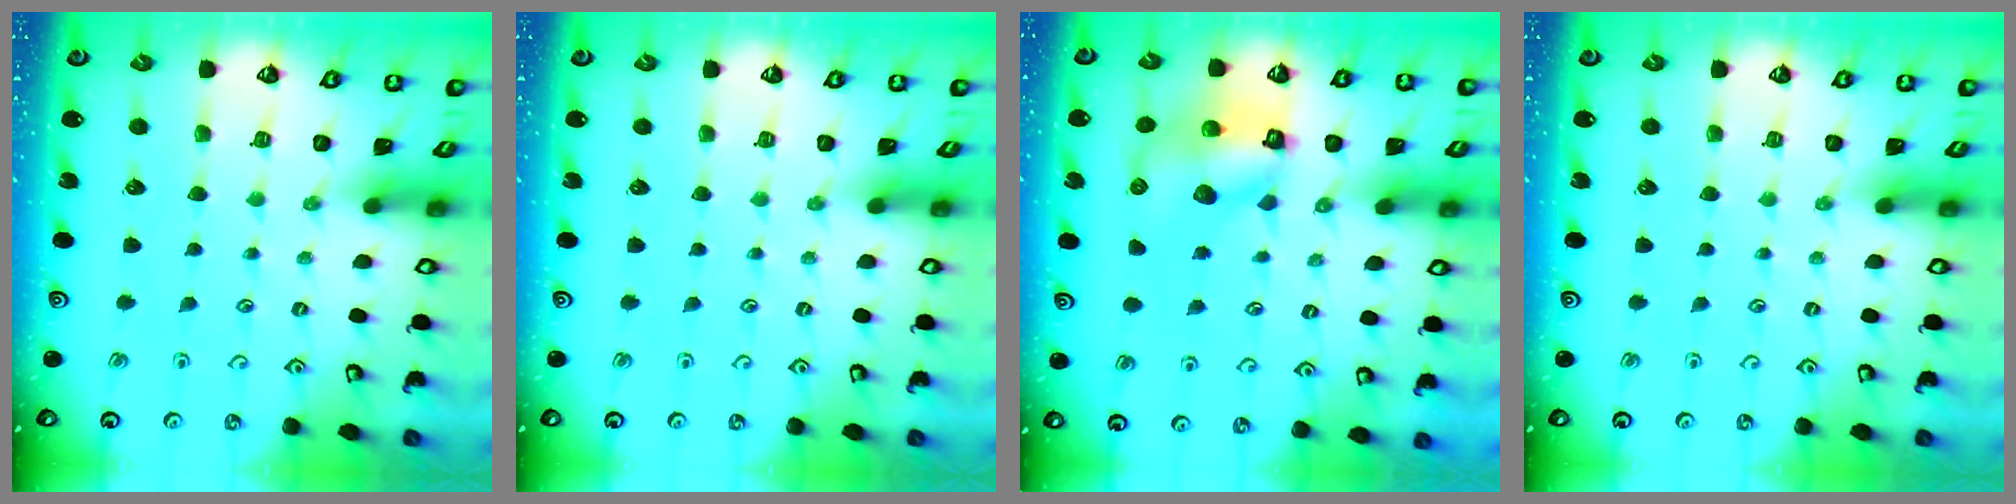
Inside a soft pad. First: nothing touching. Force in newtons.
{"total": 0.0}
{"total": 10.4, "press": 10.3, "slide": 1.6}
{"total": 0.0}